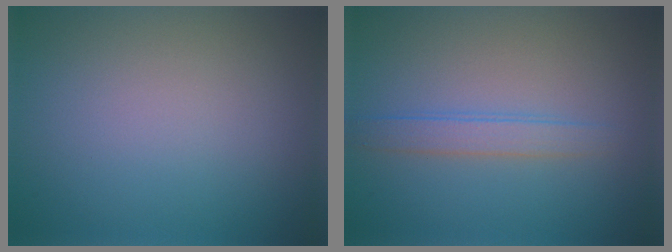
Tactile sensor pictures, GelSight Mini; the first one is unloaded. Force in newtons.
{"total": 1.9, "press": 1.9, "slide": 0.0}